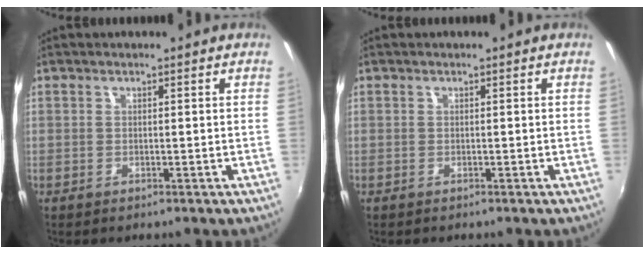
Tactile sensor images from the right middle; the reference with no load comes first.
{"total": 0.0}